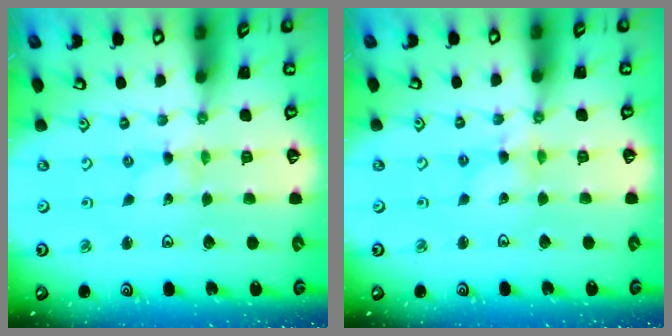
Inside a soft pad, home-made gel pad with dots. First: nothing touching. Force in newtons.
{"total": 2.7, "press": 2.7, "slide": 0.2}